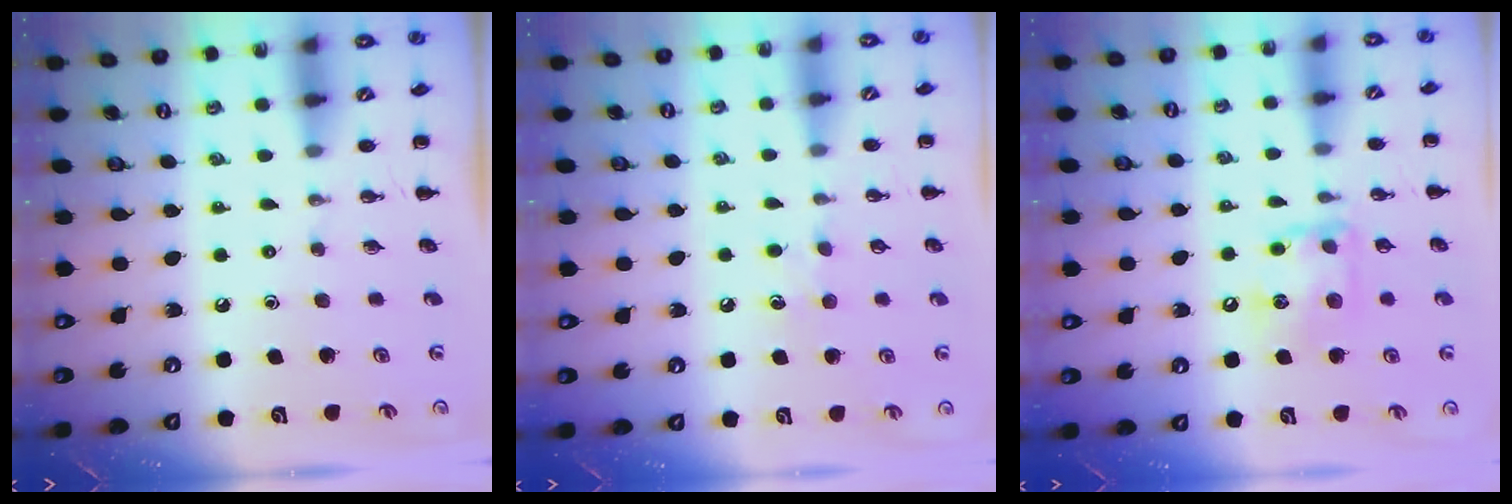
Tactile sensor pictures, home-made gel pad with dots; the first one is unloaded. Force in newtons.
{"total": 4.7, "press": 4.5, "slide": 1.4}
{"total": 11.4, "press": 11.4, "slide": 1.2}